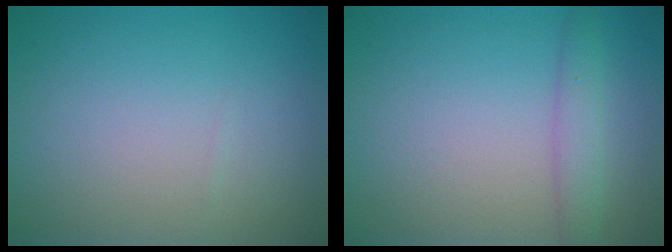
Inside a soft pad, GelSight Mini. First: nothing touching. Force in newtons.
{"total": 2.2, "press": 2.2, "slide": 0.1}